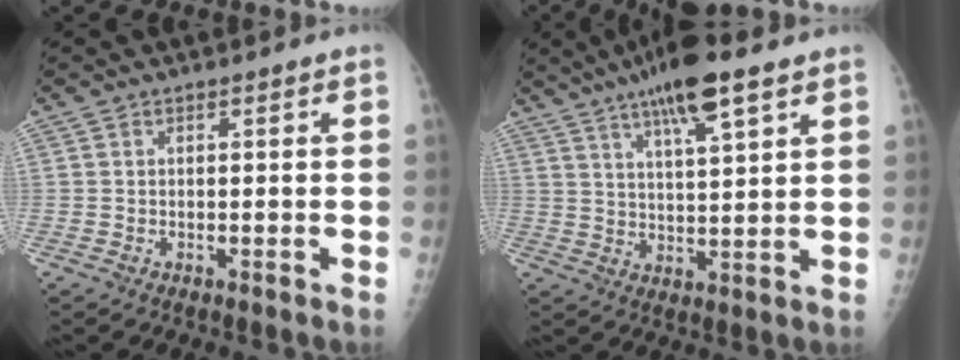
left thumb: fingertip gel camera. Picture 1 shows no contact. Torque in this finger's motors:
{"motor_torque": [1.13, -0.29, 0.94, -0.92, 0.08]}